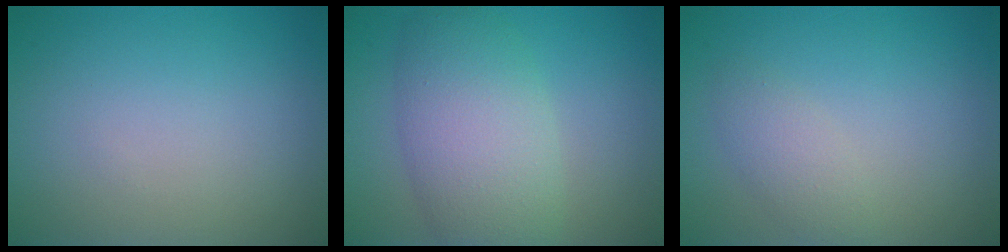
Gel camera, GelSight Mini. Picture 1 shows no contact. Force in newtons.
{"total": 7.0, "press": 7.0, "slide": 0.3}
{"total": 1.9, "press": 1.9, "slide": 0.1}